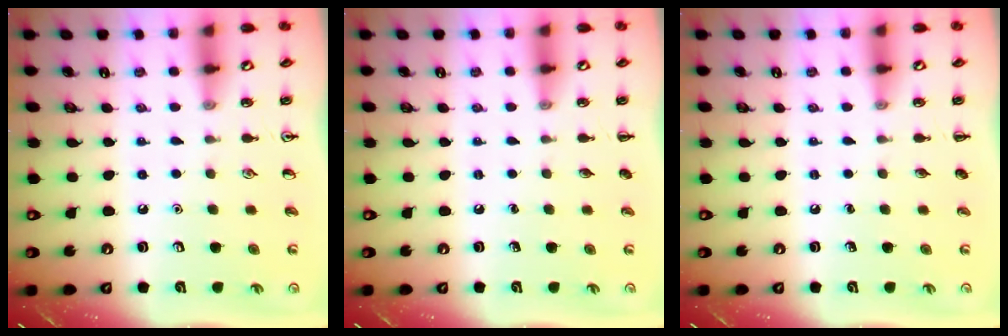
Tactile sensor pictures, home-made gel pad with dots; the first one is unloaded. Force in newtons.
{"total": 0.0}
{"total": 0.0}